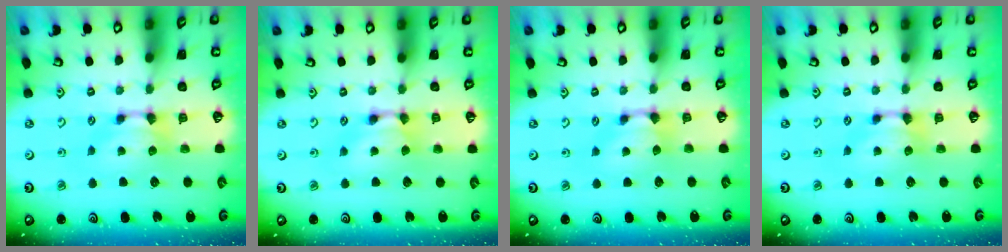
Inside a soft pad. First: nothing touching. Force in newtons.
{"total": 1.3, "press": 1.3, "slide": 0.1}
{"total": 0.6, "press": 0.3, "slide": 0.5}
{"total": 0.0}